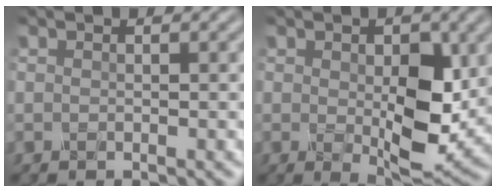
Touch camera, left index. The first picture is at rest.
{"total": 6.2, "force": [-0.3, 3.0, 5.5], "torque": [-0.099, -0.009, 0.007]}